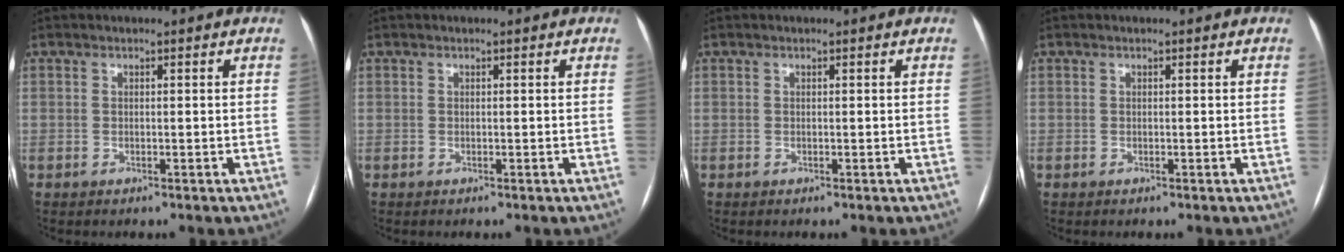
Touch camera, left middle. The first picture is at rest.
{"total": 0.0}
{"total": 0.0}
{"total": 0.0}